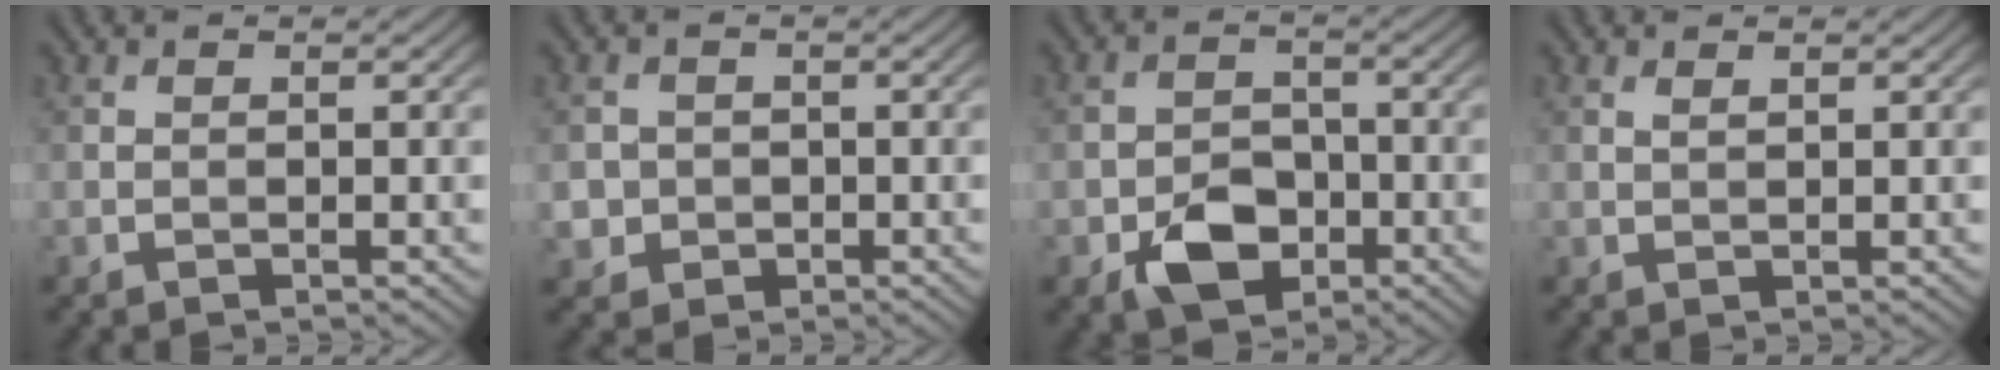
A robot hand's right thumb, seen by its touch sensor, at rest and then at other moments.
{"total": 2.8, "force": [-0.6, 2.7, 0.4], "torque": [-0.008, -0.009, -0.019]}
{"total": 6.1, "force": [-3.0, 4.1, 3.3], "torque": [-0.059, -0.009, -0.059]}
{"total": 0.8, "force": [0.6, 0.0, 0.4], "torque": [-0.013, 0.002, 0.013]}